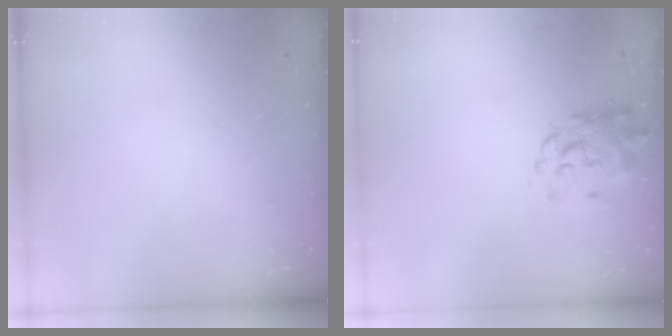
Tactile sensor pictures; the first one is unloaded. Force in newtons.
{"total": 2.8, "press": 2.6, "slide": 0.8}